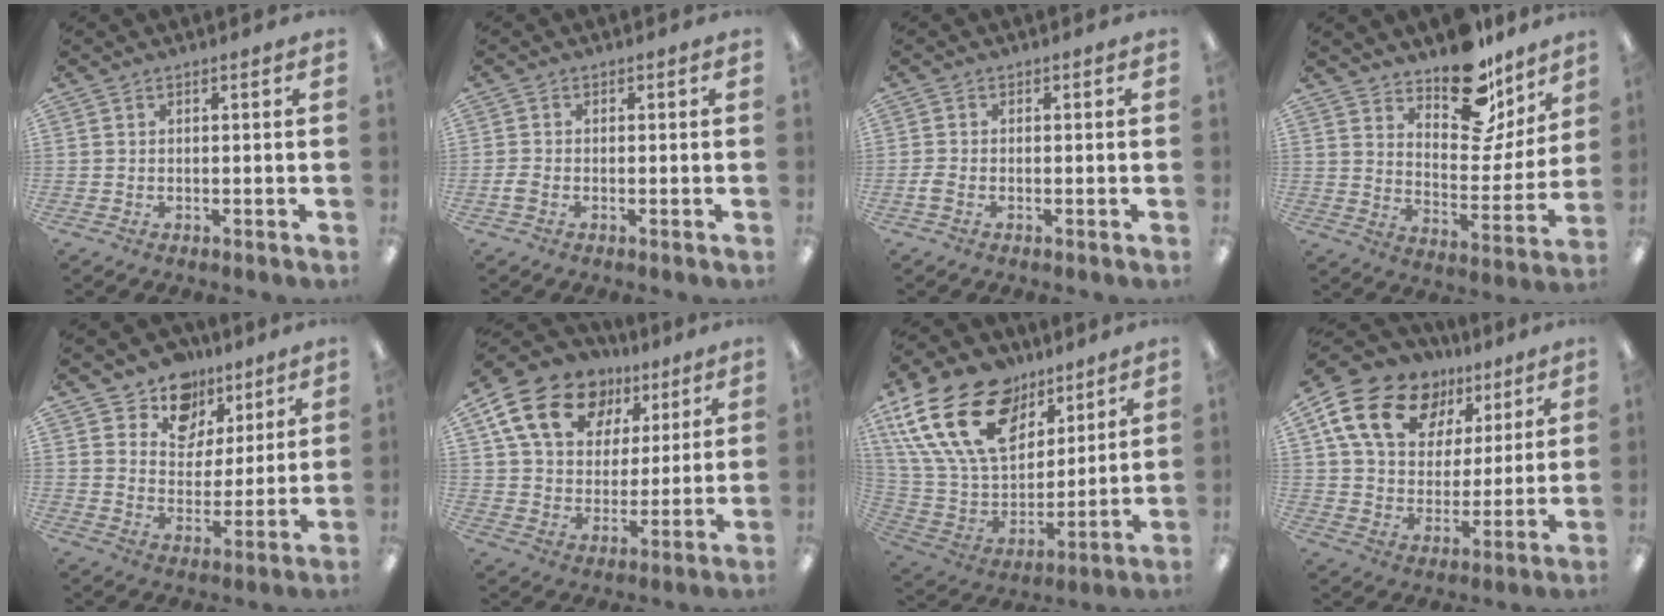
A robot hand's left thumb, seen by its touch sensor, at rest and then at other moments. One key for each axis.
{"total": 1.4, "fx": -0.9, "fy": 1.0, "fz": 0.5, "tx": -0.009, "ty": 0.003, "tz": -0.014}
{"total": 1.4, "fx": -0.8, "fy": 0.9, "fz": 0.6, "tx": -0.019, "ty": 0.000, "tz": -0.016}
{"total": 16.9, "fx": 13.2, "fy": 8.0, "fz": 7.0, "tx": -0.093, "ty": -0.097, "tz": 0.230}
{"total": 11.1, "fx": 8.2, "fy": 7.3, "fz": 1.5, "tx": -0.033, "ty": -0.060, "tz": 0.155}
{"total": 17.9, "fx": 9.7, "fy": 12.6, "fz": 8.3, "tx": -0.146, "ty": -0.036, "tz": 0.180}
{"total": 24.8, "fx": 12.2, "fy": 16.1, "fz": 14.4, "tx": -0.291, "ty": -0.051, "tz": 0.227}
{"total": 18.6, "fx": 10.1, "fy": 12.8, "fz": 8.9, "tx": -0.165, "ty": -0.033, "tz": 0.190}